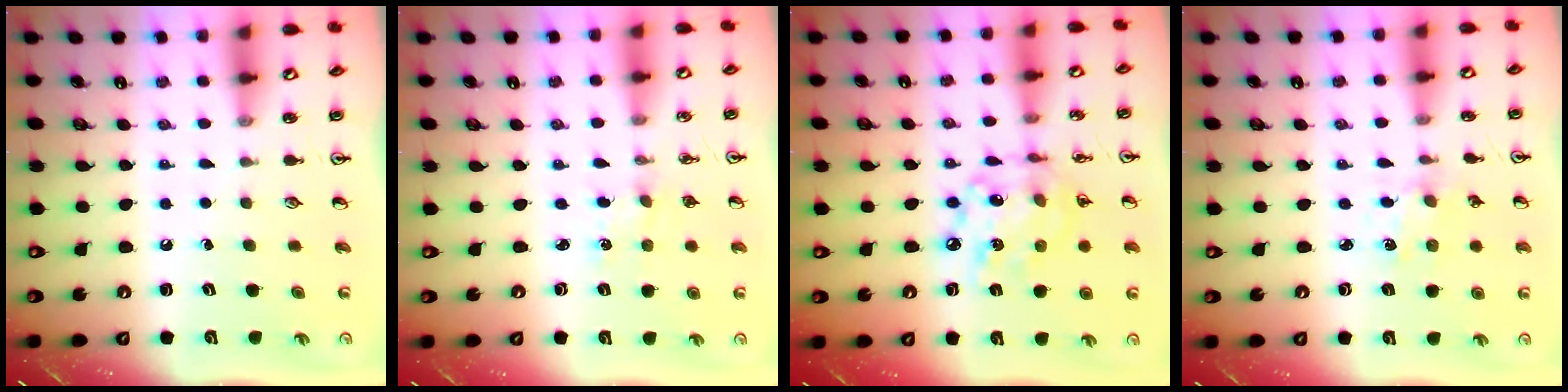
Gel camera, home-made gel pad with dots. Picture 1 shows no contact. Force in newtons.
{"total": 0.7, "press": 0.7, "slide": 0.2}
{"total": 12.7, "press": 12.7, "slide": 0.9}
{"total": 0.0}